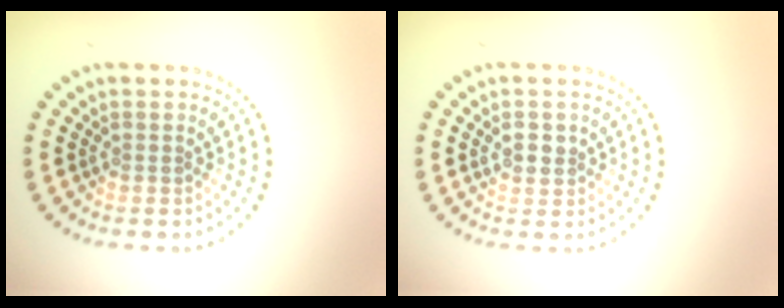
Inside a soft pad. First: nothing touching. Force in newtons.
{"total": 1.5, "press": 1.5, "slide": 0.3}